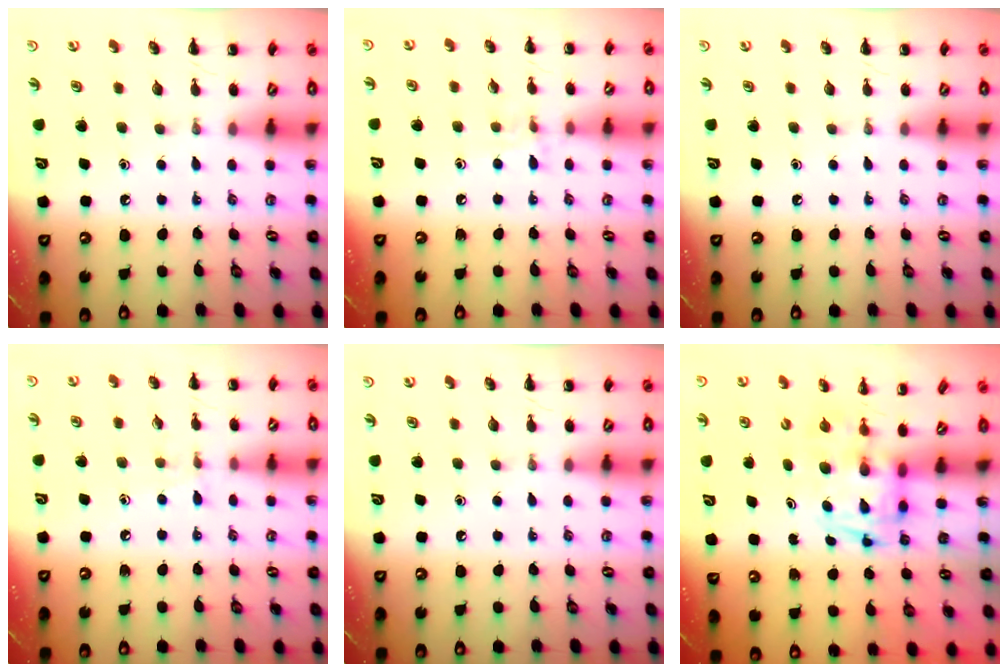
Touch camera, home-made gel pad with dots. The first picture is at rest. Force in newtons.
{"total": 6.1, "press": 5.8, "slide": 1.9}
{"total": 0.0}
{"total": 5.4, "press": 5.0, "slide": 2.2}
{"total": 0.0}
{"total": 2.6, "press": 2.6, "slide": 0.5}